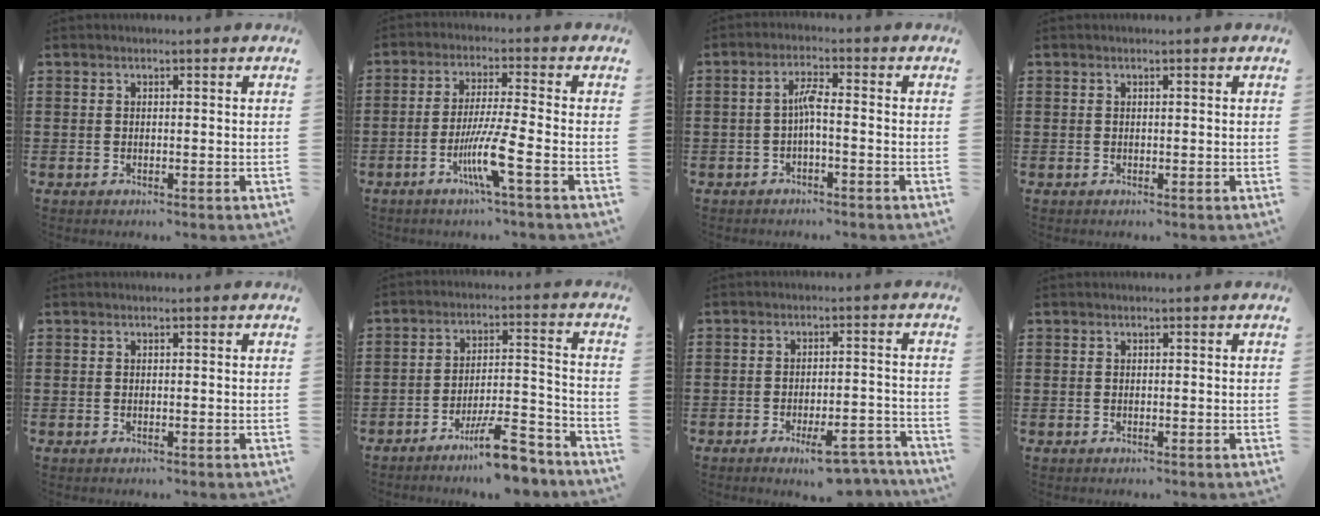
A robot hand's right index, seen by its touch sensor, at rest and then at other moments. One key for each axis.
{"total": 7.6, "fx": -3.3, "fy": -0.3, "fz": 6.8, "tx": -0.132, "ty": -0.014, "tz": -0.062}
{"total": 3.4, "fx": -0.8, "fy": 0.5, "fz": 3.3, "tx": -0.062, "ty": 0.003, "tz": -0.017}
{"total": 0.0}
{"total": 0.0}
{"total": 10.6, "fx": -8.4, "fy": 1.6, "fz": 6.3, "tx": -0.094, "ty": 0.028, "tz": -0.152}
{"total": 6.6, "fx": -4.9, "fy": 1.4, "fz": 4.2, "tx": -0.061, "ty": 0.004, "tz": -0.084}
{"total": 0.0}